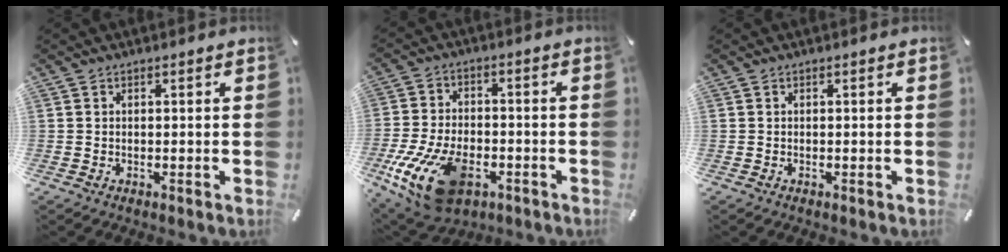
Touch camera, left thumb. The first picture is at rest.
{"total": 18.0, "force": [-7.3, 10.5, 12.6], "torque": [-0.244, 0.029, -0.115]}
{"total": 0.0}